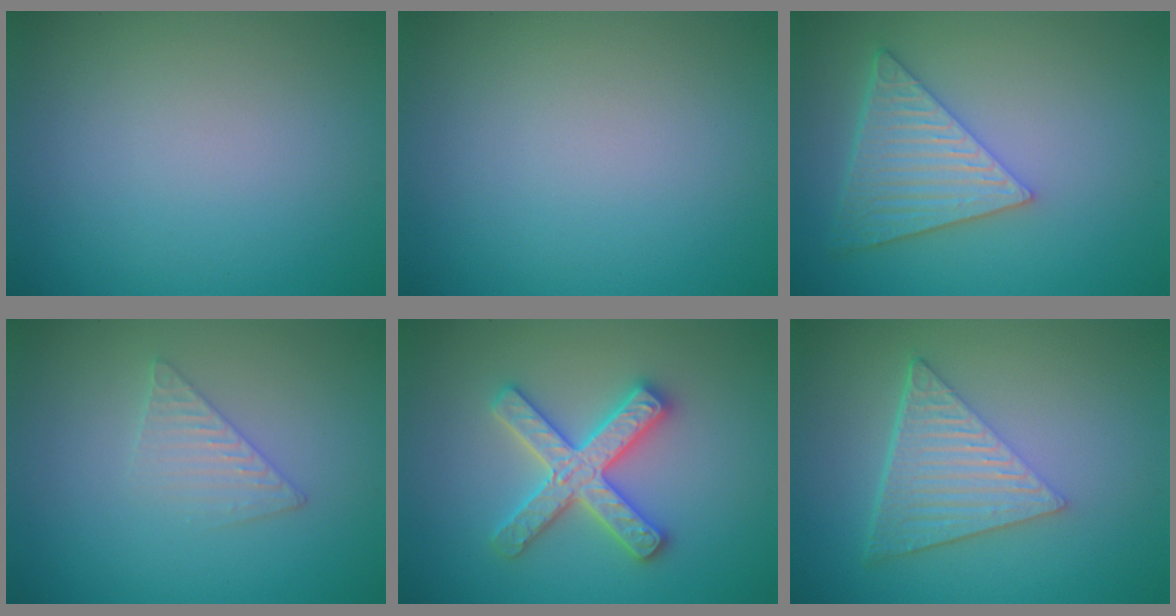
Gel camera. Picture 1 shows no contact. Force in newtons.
{"total": 0.0}
{"total": 6.0, "press": 4.6, "slide": 3.8}
{"total": 2.0, "press": 2.0, "slide": 0.2}
{"total": 5.1, "press": 5.0, "slide": 0.7}
{"total": 6.2, "press": 4.2, "slide": 4.6}